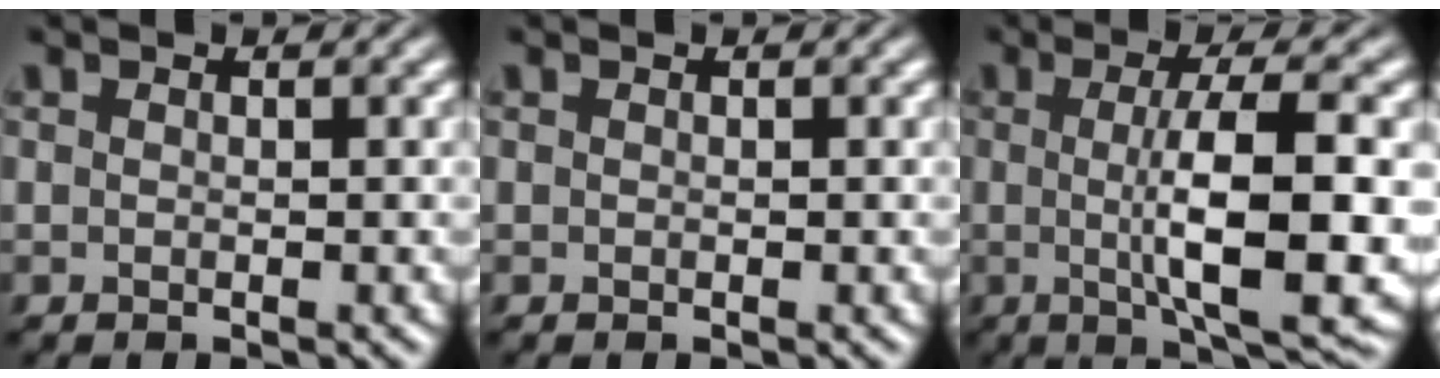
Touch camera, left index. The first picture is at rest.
{"total": 0.0}
{"total": 9.6, "force": [-0.4, 2.4, 9.3], "torque": [-0.133, -0.007, -0.001]}